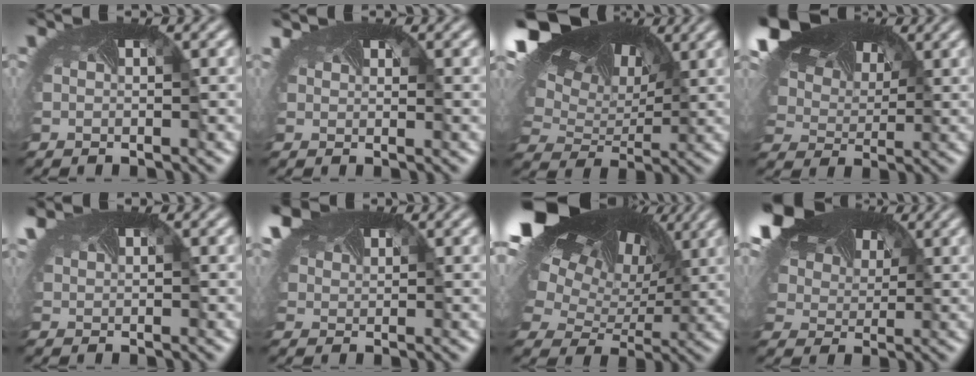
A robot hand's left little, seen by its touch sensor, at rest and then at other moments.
{"total": 1.2, "force": [1.0, -0.2, -0.7], "torque": [-0.008, -0.010, 0.012]}
{"total": 15.0, "force": [8.0, 8.8, 9.2], "torque": [-0.226, 0.042, 0.142]}
{"total": 13.4, "force": [7.3, 7.6, 8.3], "torque": [-0.205, 0.034, 0.133]}
{"total": 2.0, "force": [1.6, 0.7, 1.0], "torque": [-0.045, -0.003, 0.035]}
{"total": 3.6, "force": [2.9, 1.8, 1.1], "torque": [-0.056, -0.004, 0.058]}
{"total": 17.3, "force": [7.2, 11.4, 10.7], "torque": [-0.261, 0.033, 0.130]}
{"total": 13.7, "force": [7.6, 8.2, 7.9], "torque": [-0.206, 0.032, 0.132]}